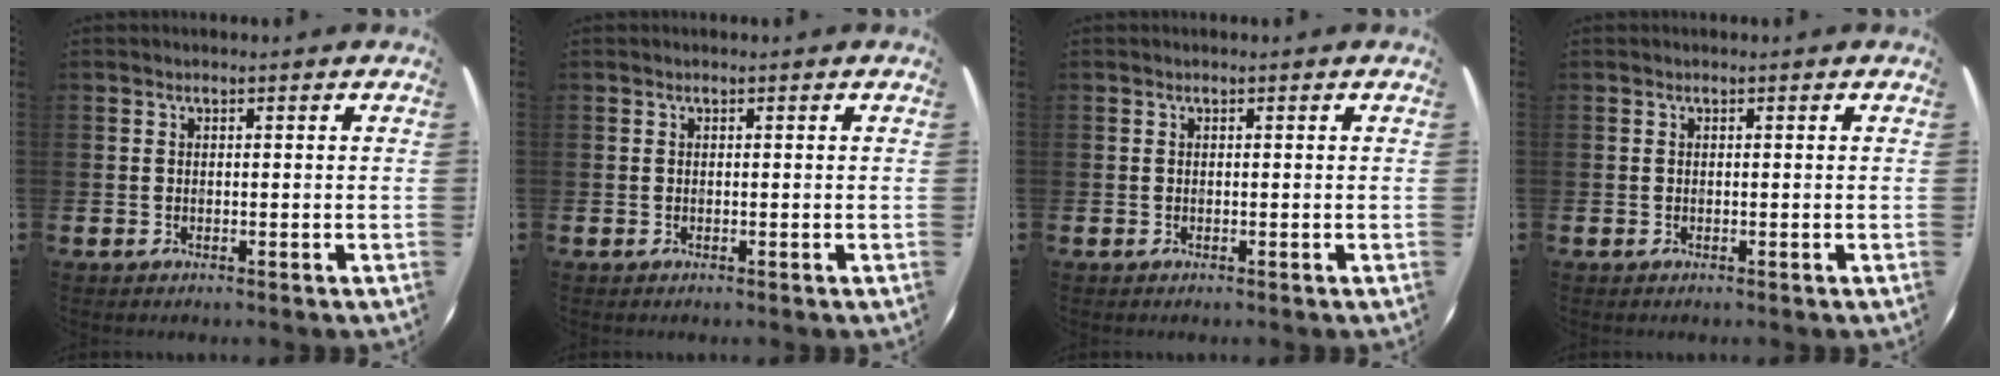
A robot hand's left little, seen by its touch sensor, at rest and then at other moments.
{"total": 0.0}
{"total": 0.0}
{"total": 0.0}